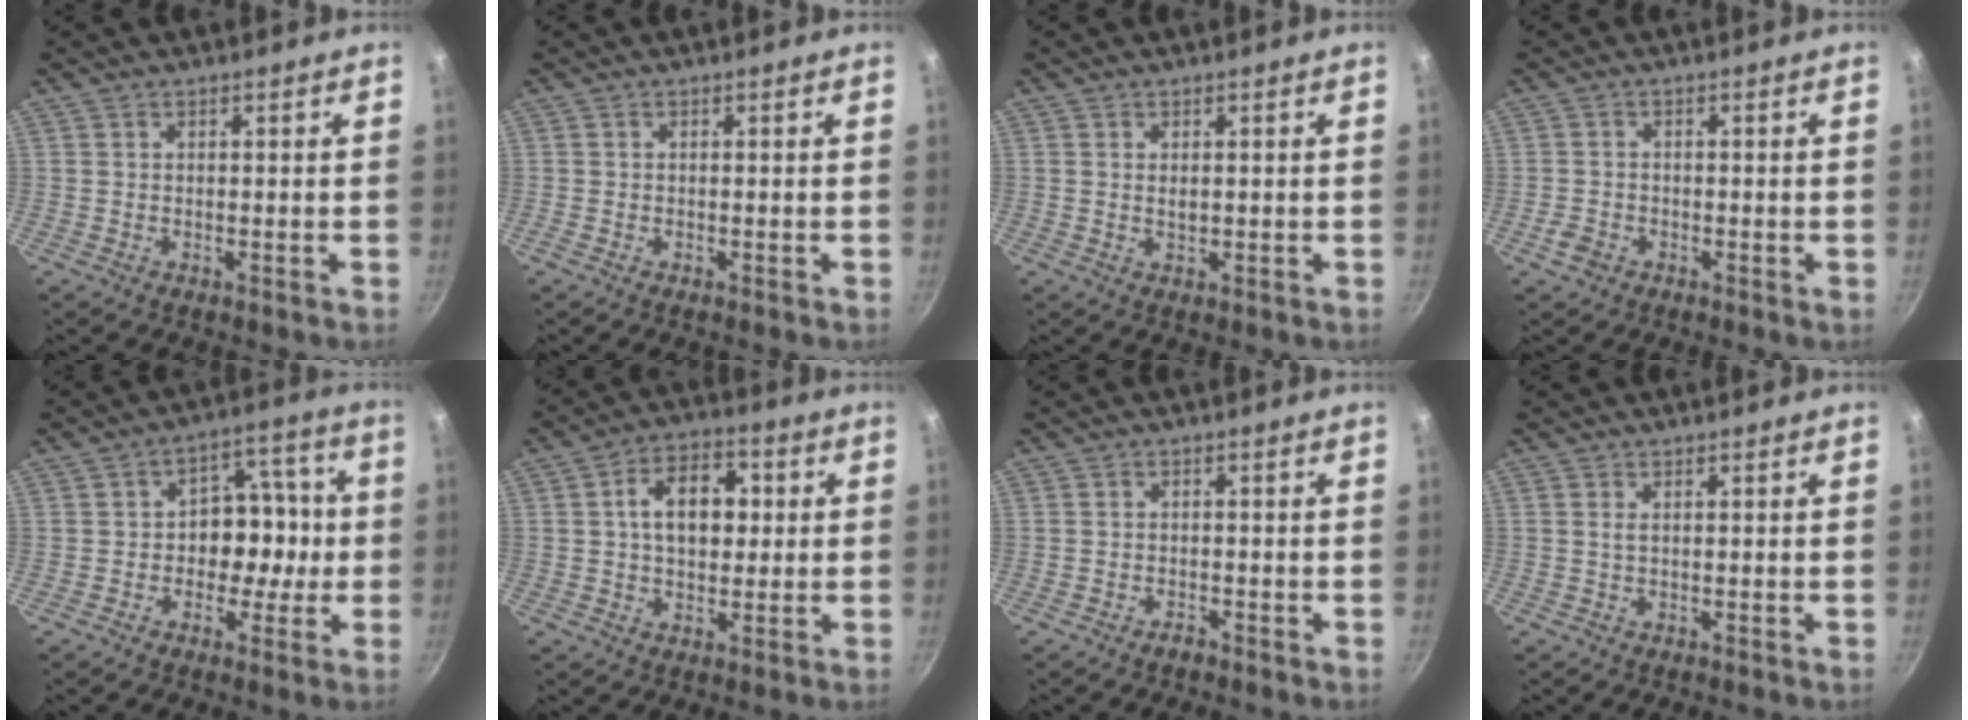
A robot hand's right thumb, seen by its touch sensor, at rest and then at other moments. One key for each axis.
{"total": 0.0}
{"total": 1.4, "fx": 0.2, "fy": 0.8, "fz": 1.1, "tx": -0.017, "ty": 0.000, "tz": 0.005}
{"total": 2.6, "fx": -1.3, "fy": 1.8, "fz": 1.3, "tx": -0.025, "ty": 0.009, "tz": -0.026}
{"total": 10.1, "fx": -1.3, "fy": 7.7, "fz": 6.3, "tx": -0.021, "ty": 0.036, "tz": -0.027}
{"total": 11.0, "fx": 1.5, "fy": 7.4, "fz": 8.0, "tx": -0.091, "ty": 0.016, "tz": 0.013}
{"total": 1.3, "fx": -1.1, "fy": 0.5, "fz": 0.4, "tx": -0.006, "ty": 0.015, "tz": -0.018}
{"total": 0.8, "fx": 0.2, "fy": 0.3, "fz": 0.8, "tx": -0.017, "ty": 0.000, "tz": 0.003}